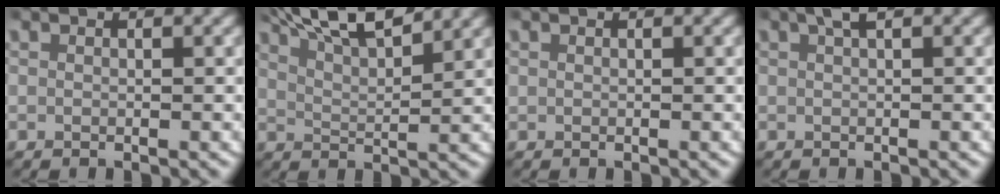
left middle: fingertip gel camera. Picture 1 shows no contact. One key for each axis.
{"total": 7.2, "fx": 6.0, "fy": 1.7, "fz": 3.7, "tx": -0.070, "ty": 0.007, "tz": 0.097}
{"total": 0.0}
{"total": 1.6, "fx": 1.0, "fy": 0.4, "fz": 1.2, "tx": -0.022, "ty": 0.009, "tz": 0.015}